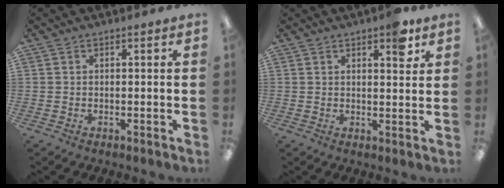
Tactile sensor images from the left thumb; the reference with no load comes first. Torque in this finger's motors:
{"motor_torque": [0.56, 0.18, 0.27, -0.19, 0.01]}